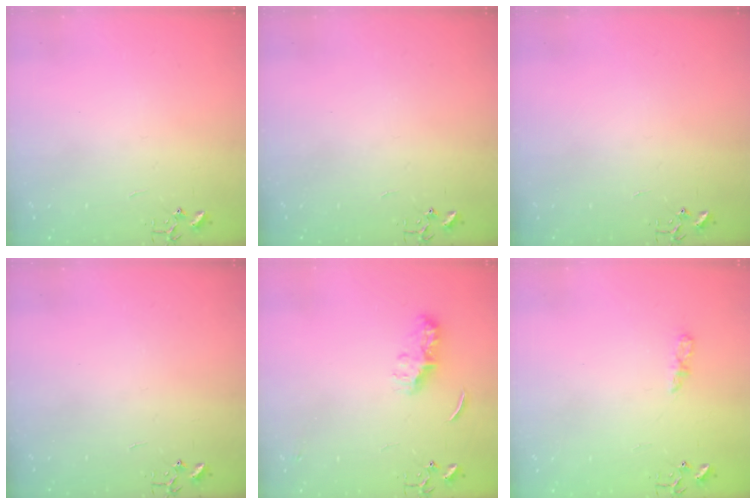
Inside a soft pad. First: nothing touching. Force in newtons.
{"total": 0.0}
{"total": 0.0}
{"total": 0.0}
{"total": 8.1, "press": 8.1, "slide": 0.6}
{"total": 4.6, "press": 4.6, "slide": 0.6}